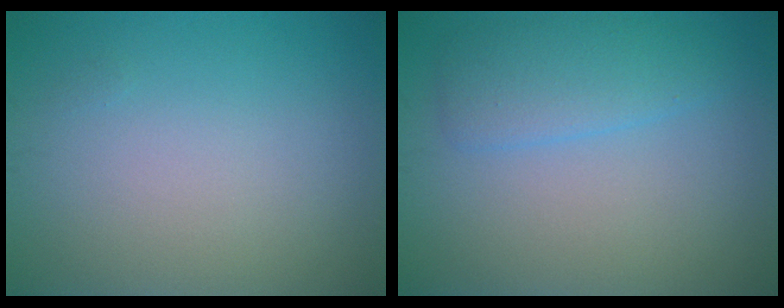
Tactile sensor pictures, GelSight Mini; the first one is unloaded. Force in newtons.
{"total": 3.1, "press": 3.1, "slide": 0.3}